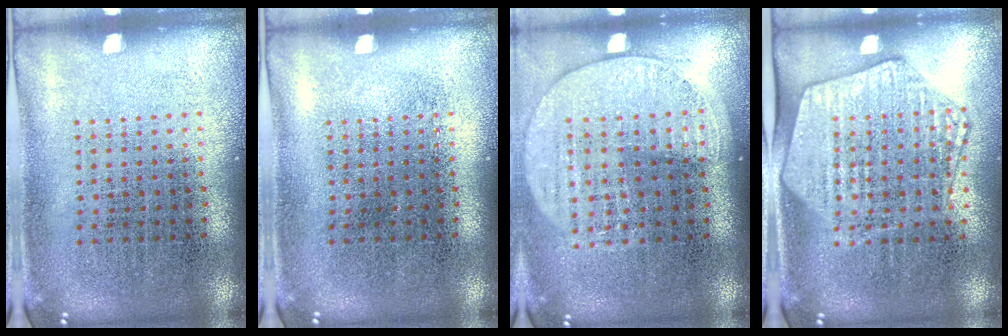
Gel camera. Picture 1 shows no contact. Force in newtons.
{"total": 0.0}
{"total": 1.5, "press": 1.4, "slide": 0.5}
{"total": 2.1, "press": 1.9, "slide": 0.8}